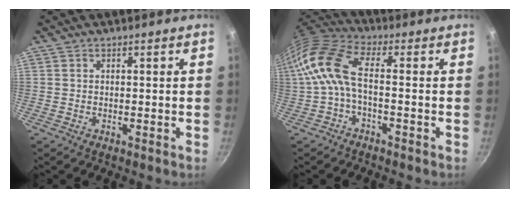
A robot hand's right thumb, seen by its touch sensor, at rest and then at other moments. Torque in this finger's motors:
{"motor_torque": [-0.59, 1.06, 1.62, -0.37, 0.24]}